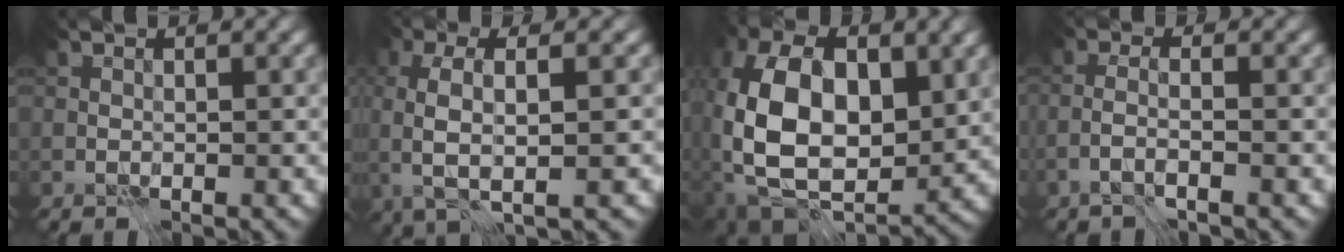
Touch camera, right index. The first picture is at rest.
{"total": 4.9, "force": [0.3, 1.2, 4.7], "torque": [-0.090, 0.005, 0.003]}
{"total": 13.4, "force": [0.3, 8.3, 10.6], "torque": [-0.212, -0.004, 0.002]}
{"total": 1.8, "force": [-1.2, -0.4, 1.3], "torque": [-0.026, 0.006, -0.030]}